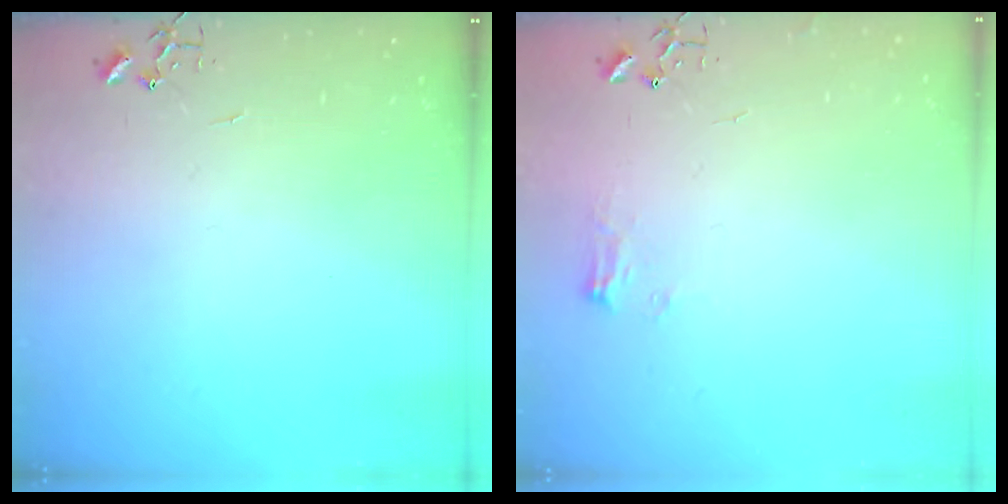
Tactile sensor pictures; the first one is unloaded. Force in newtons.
{"total": 6.8, "press": 6.8, "slide": 0.8}